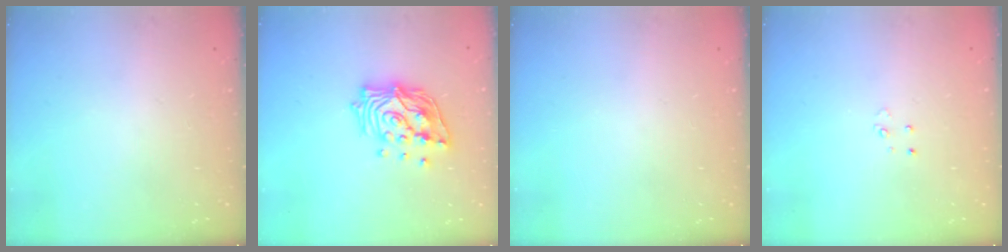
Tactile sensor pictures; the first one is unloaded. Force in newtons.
{"total": 15.3, "press": 15.2, "slide": 1.7}
{"total": 0.0}
{"total": 3.3, "press": 3.3, "slide": 0.4}